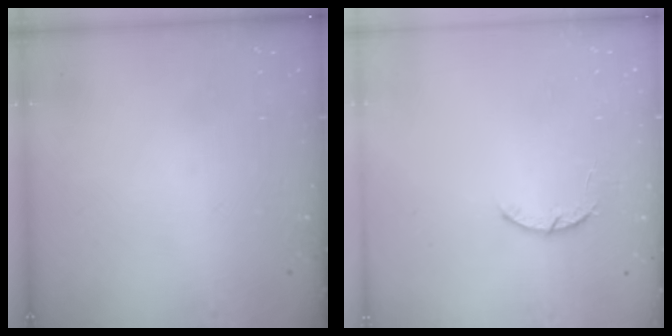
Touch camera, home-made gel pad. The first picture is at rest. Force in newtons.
{"total": 3.0, "press": 2.9, "slide": 0.5}